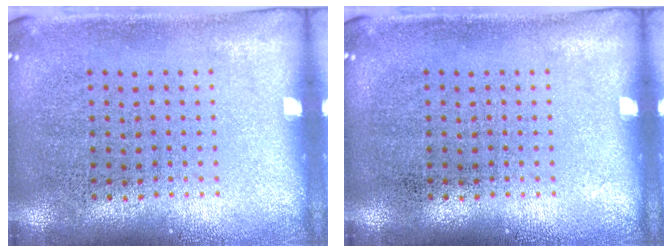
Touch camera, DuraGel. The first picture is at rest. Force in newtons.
{"total": 0.0}